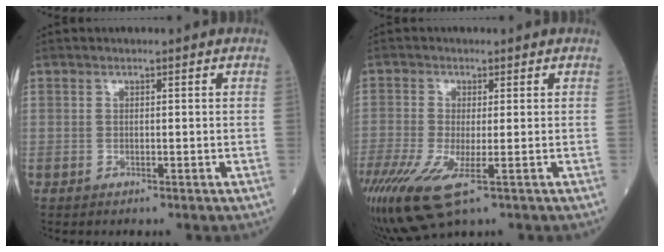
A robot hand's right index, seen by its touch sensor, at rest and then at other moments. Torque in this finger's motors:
{"motor_torque": [0.99, -0.88, 0.26, 0.17]}